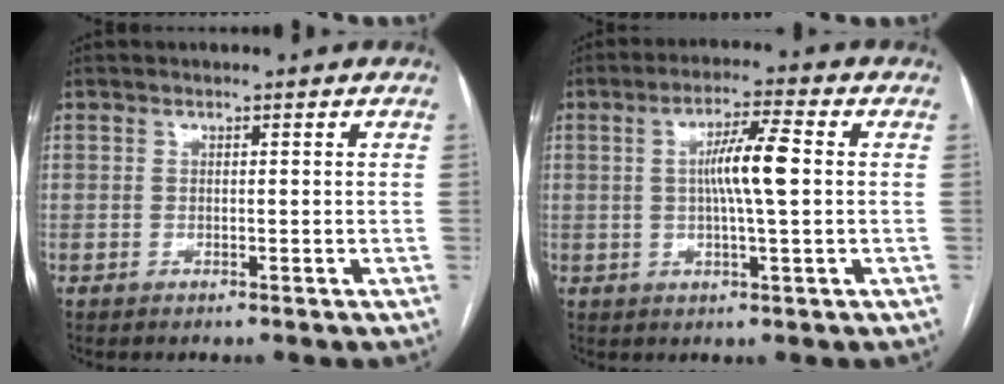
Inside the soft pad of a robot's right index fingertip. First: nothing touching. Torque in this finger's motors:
{"motor_torque": [0.48, -0.05, 0.44, 0.07]}